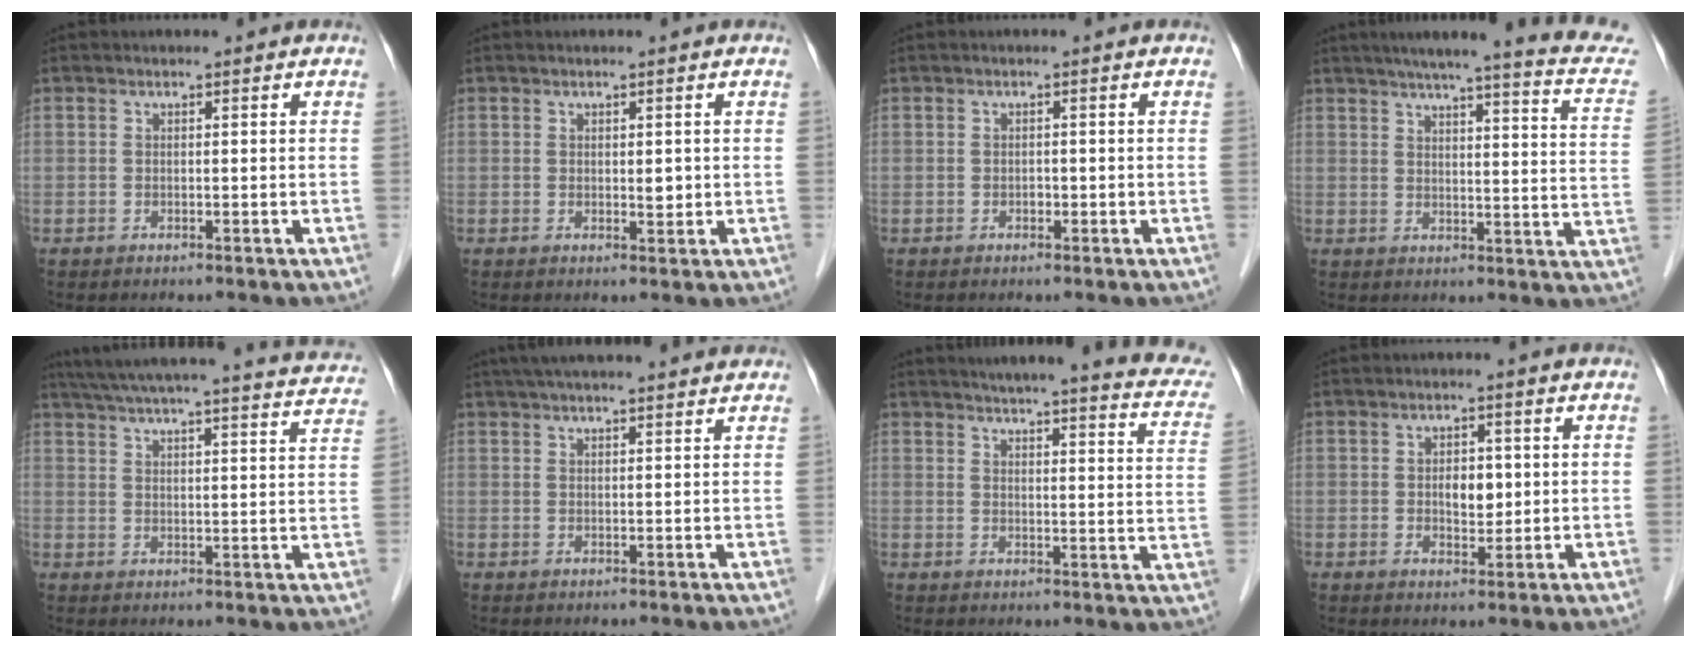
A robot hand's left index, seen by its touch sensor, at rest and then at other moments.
{"total": 1.4, "force": [0.1, 0.7, 1.2], "torque": [-0.015, -0.003, 0.004]}
{"total": 0.8, "force": [-0.3, 0.5, 0.5], "torque": [-0.009, 0.002, -0.005]}
{"total": 19.1, "force": [16.1, 0.9, 10.2], "torque": [-0.134, -0.028, 0.178]}
{"total": 27.6, "force": [25.1, 2.1, 11.2], "torque": [-0.175, -0.035, 0.302]}
{"total": 12.7, "force": [11.2, 1.4, 6.0], "torque": [-0.093, 0.042, 0.150]}
{"total": 20.5, "force": [17.8, 2.1, 10.0], "torque": [-0.124, -0.030, 0.196]}
{"total": 3.7, "force": [0.2, 2.2, 2.9], "torque": [-0.045, 0.004, 0.009]}